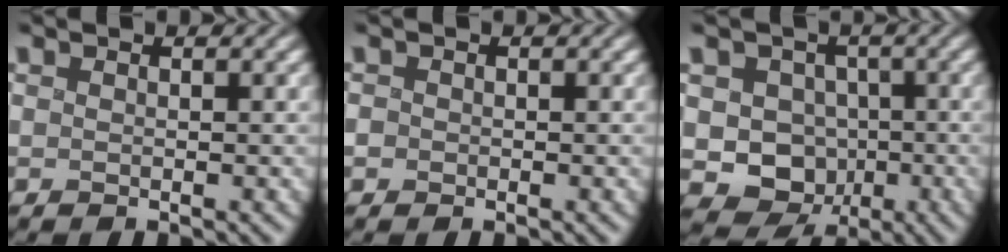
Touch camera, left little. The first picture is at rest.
{"total": 0.8, "force": [-0.3, 0.7, 0.0], "torque": [0.000, 0.000, -0.005]}
{"total": 6.9, "force": [-0.9, 6.5, 2.4], "torque": [-0.031, 0.010, -0.044]}